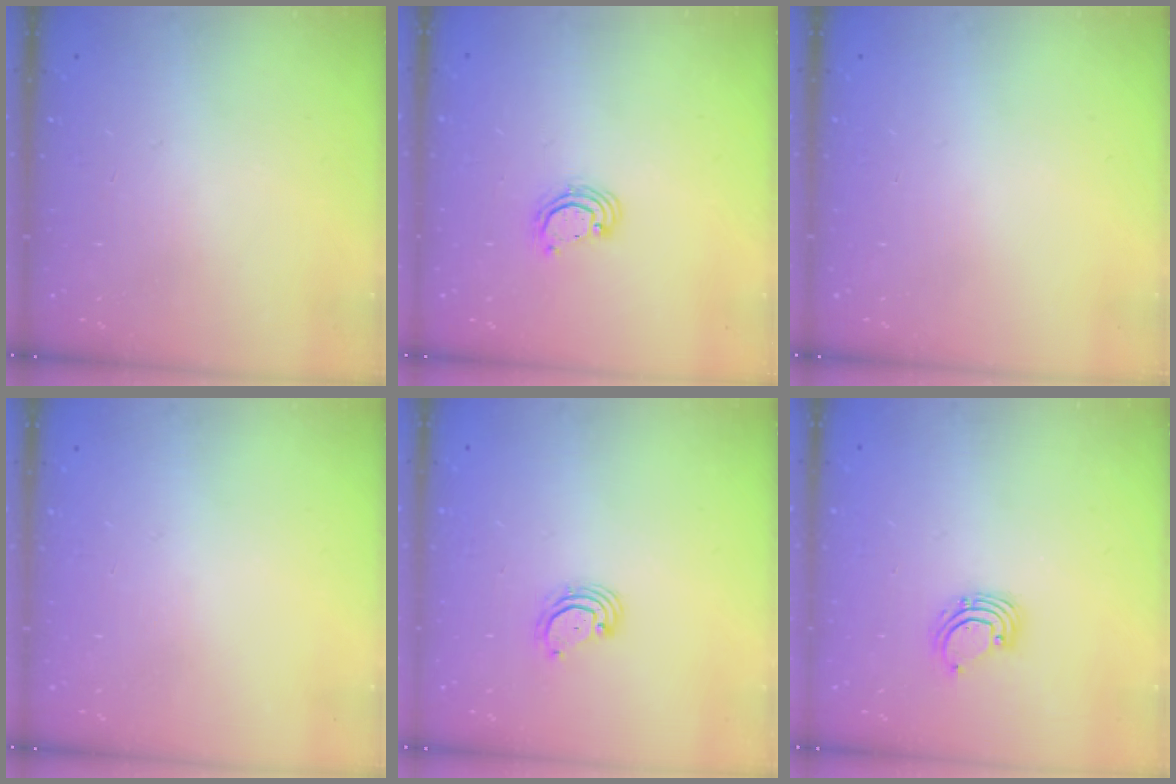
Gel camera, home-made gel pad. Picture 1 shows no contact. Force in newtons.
{"total": 2.6, "press": 2.6, "slide": 0.1}
{"total": 0.0}
{"total": 0.0}
{"total": 3.0, "press": 3.0, "slide": 0.2}
{"total": 2.2, "press": 2.2, "slide": 0.2}